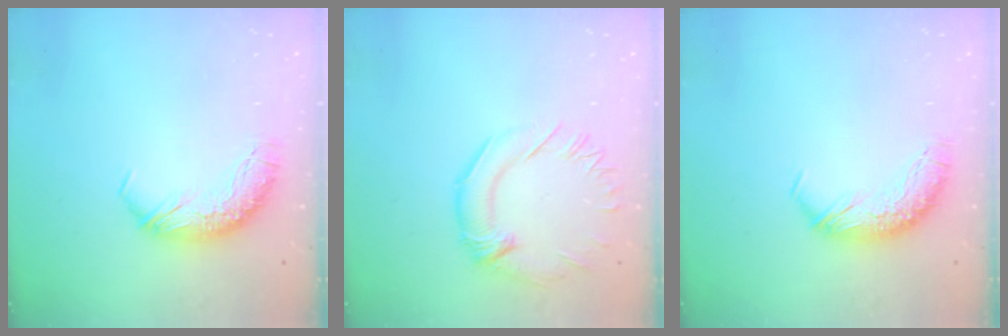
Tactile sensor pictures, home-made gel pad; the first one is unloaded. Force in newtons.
{"total": 1.3, "press": 0.4, "slide": 1.3}
{"total": 0.0}